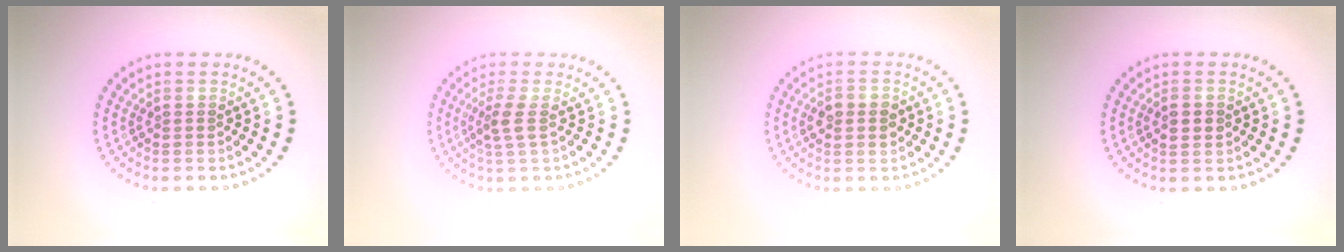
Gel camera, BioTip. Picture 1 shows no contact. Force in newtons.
{"total": 2.0, "press": 1.6, "slide": 1.3}
{"total": 2.9, "press": 2.9, "slide": 0.1}
{"total": 1.3, "press": 1.3, "slide": 0.1}